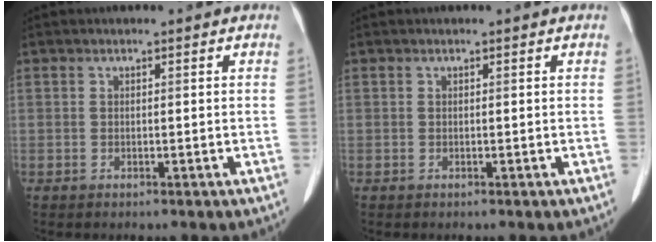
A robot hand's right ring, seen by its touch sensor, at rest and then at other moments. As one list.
[{"total": 0.0}]